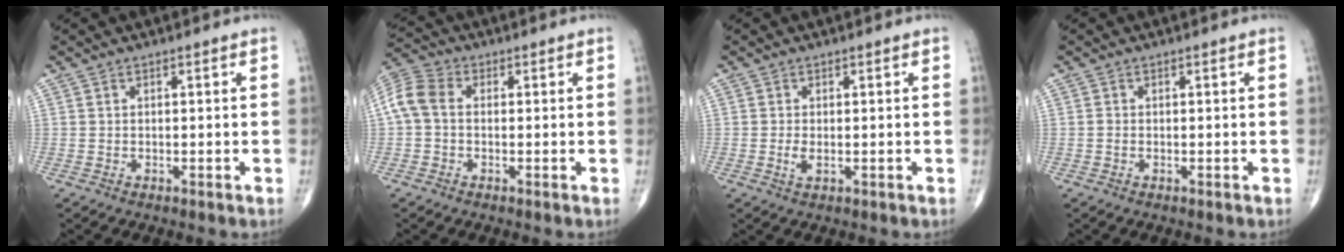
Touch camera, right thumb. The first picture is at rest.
{"total": 6.9, "force": [0.2, 4.9, 4.8], "torque": [-0.104, 0.022, -0.007]}
{"total": 1.8, "force": [-0.2, 0.8, 1.5], "torque": [-0.037, -0.005, -0.003]}
{"total": 0.0}